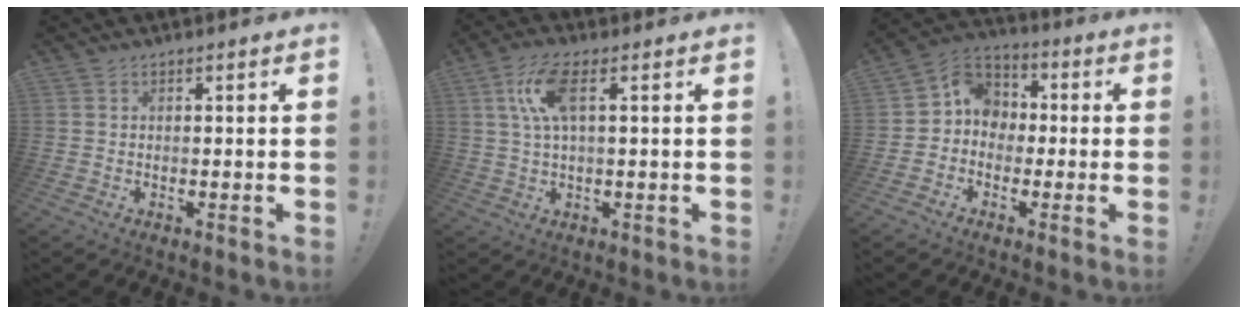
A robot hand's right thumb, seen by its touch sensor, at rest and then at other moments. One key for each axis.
{"total": 9.6, "fx": 2.8, "fy": 3.1, "fz": 8.7, "tx": -0.157, "ty": -0.003, "tz": 0.051}
{"total": 8.2, "fx": -0.9, "fy": 7.7, "fz": 2.6, "tx": -0.037, "ty": 0.017, "tz": -0.008}